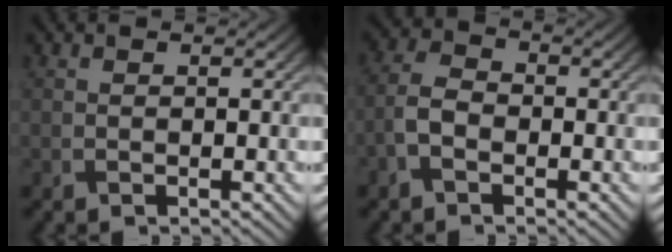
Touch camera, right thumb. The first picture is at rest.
{"total": 3.4, "force": [-1.6, 2.0, 2.2], "torque": [-0.050, 0.007, -0.045]}